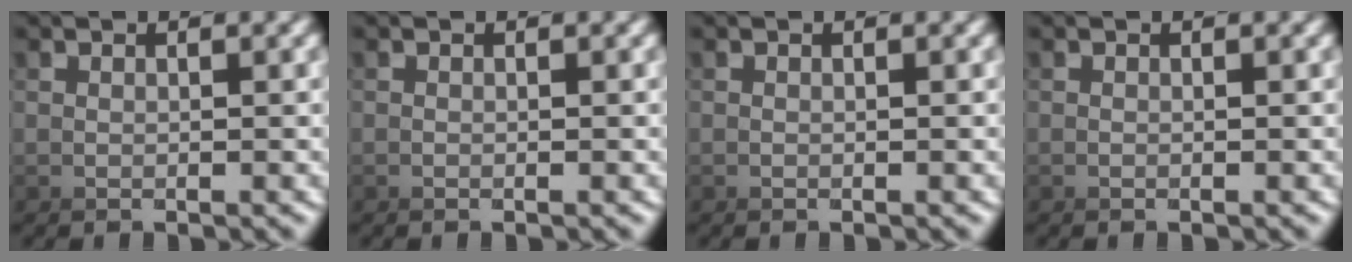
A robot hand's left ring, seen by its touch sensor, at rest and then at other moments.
{"total": 0.0}
{"total": 0.0}
{"total": 0.0}